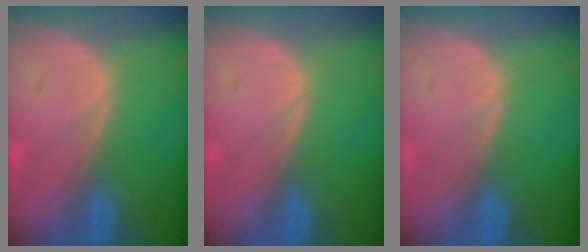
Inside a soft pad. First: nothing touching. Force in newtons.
{"total": 0.0}
{"total": 0.0}